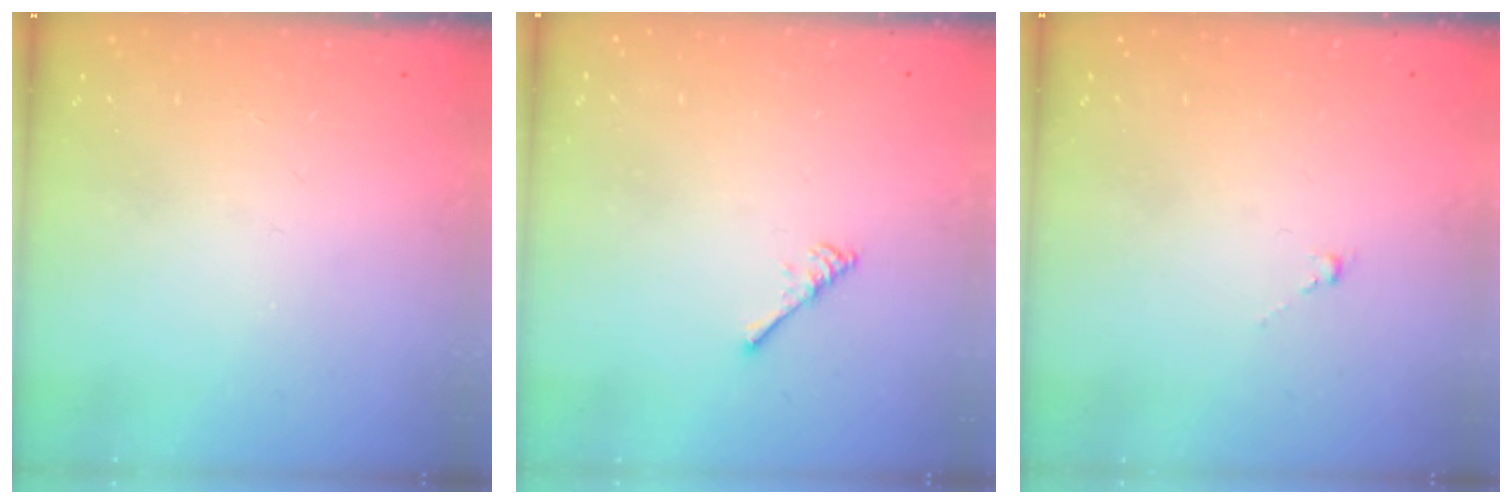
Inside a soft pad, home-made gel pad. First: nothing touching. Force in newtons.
{"total": 2.7, "press": 2.6, "slide": 0.5}
{"total": 0.6, "press": 0.4, "slide": 0.4}